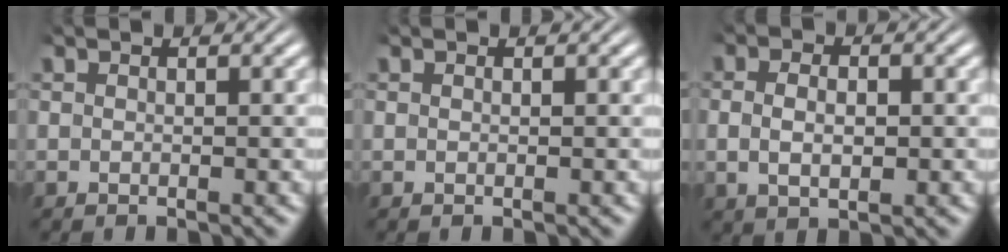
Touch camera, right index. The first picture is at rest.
{"total": 0.0}
{"total": 3.0, "force": [-0.1, 1.7, 2.5], "torque": [-0.045, -0.007, 0.005]}